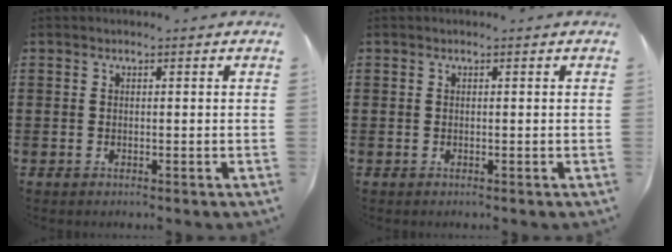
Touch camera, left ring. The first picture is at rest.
{"total": 0.0}